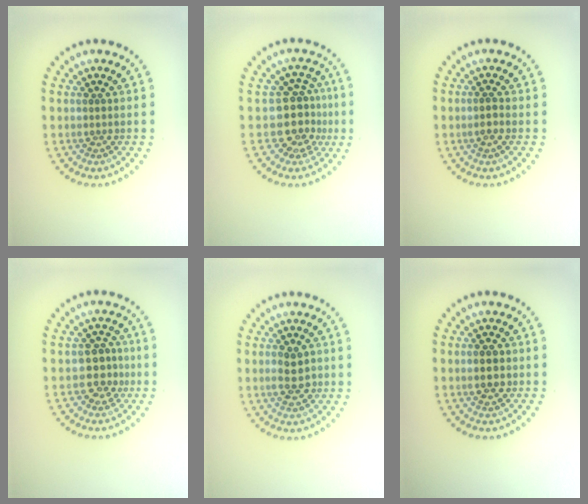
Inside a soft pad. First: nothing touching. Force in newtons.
{"total": 3.8, "press": 3.1, "slide": 2.2}
{"total": 0.7, "press": 0.6, "slide": 0.4}
{"total": 2.8, "press": 2.6, "slide": 1.0}
{"total": 2.5, "press": 2.5, "slide": 0.1}
{"total": 2.7, "press": 2.7, "slide": 0.2}